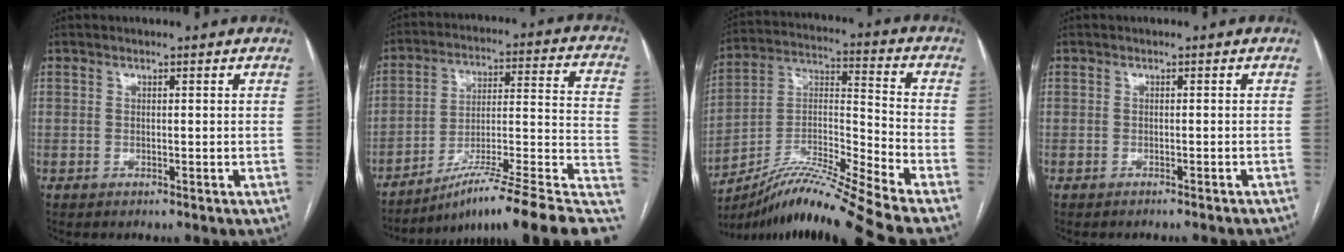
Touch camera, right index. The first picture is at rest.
{"total": 22.1, "force": [-15.0, 0.7, 16.2], "torque": [-0.156, 0.036, -0.229]}
{"total": 17.0, "force": [-14.7, -3.0, 8.0], "torque": [-0.150, 0.014, -0.262]}
{"total": 4.6, "force": [-4.3, 0.9, 1.2], "torque": [-0.009, -0.003, -0.048]}